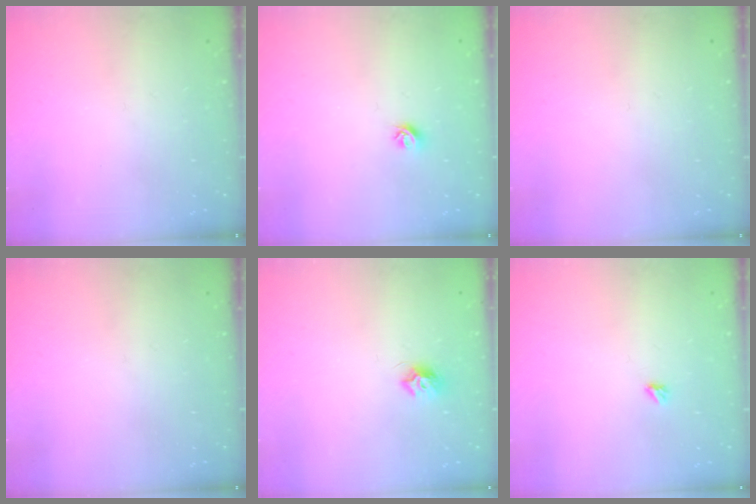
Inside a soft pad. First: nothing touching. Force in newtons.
{"total": 6.0, "press": 5.9, "slide": 0.7}
{"total": 0.0}
{"total": 0.0}
{"total": 7.1, "press": 7.0, "slide": 0.3}
{"total": 2.9, "press": 2.9, "slide": 0.5}